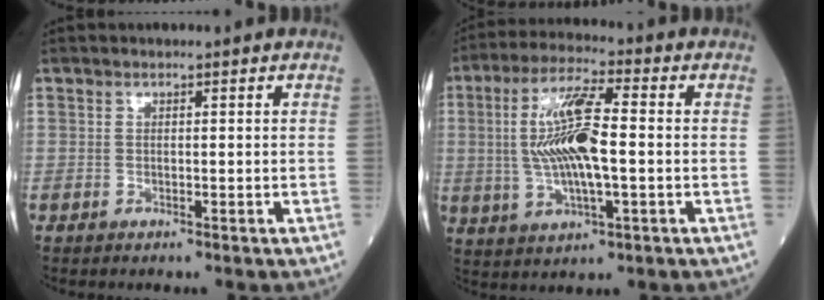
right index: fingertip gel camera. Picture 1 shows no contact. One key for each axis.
{"total": 11.6, "fx": 0.0, "fy": 2.5, "fz": 11.4, "tx": -0.231, "ty": 0.009, "tz": 0.001}